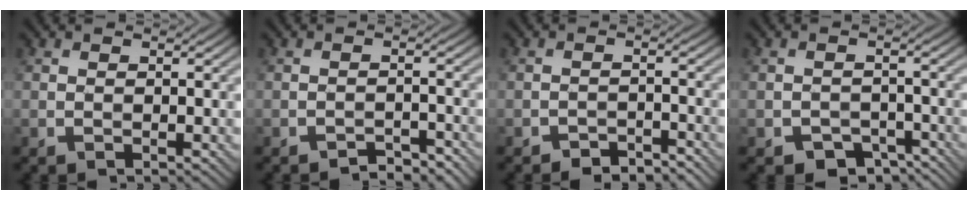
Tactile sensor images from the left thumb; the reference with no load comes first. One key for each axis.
{"total": 2.3, "fx": -2.1, "fy": 0.4, "fz": 0.8, "tx": -0.007, "ty": 0.010, "tz": -0.033}
{"total": 2.7, "fx": -2.4, "fy": 0.7, "fz": 0.9, "tx": -0.007, "ty": 0.008, "tz": -0.039}
{"total": 3.9, "fx": -2.9, "fy": 2.3, "fz": 1.3, "tx": -0.014, "ty": -0.001, "tz": -0.042}